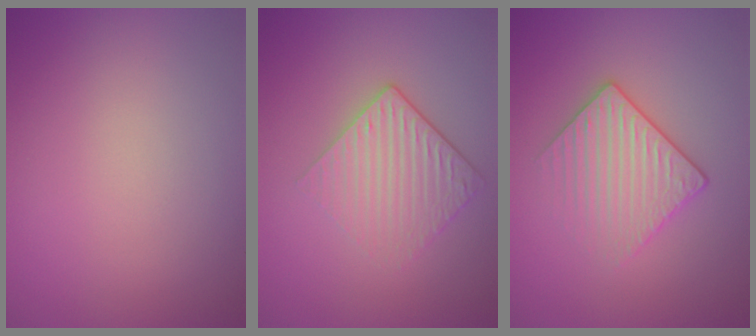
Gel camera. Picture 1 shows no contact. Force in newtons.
{"total": 3.4, "press": 2.6, "slide": 2.3}
{"total": 3.1, "press": 2.9, "slide": 1.1}